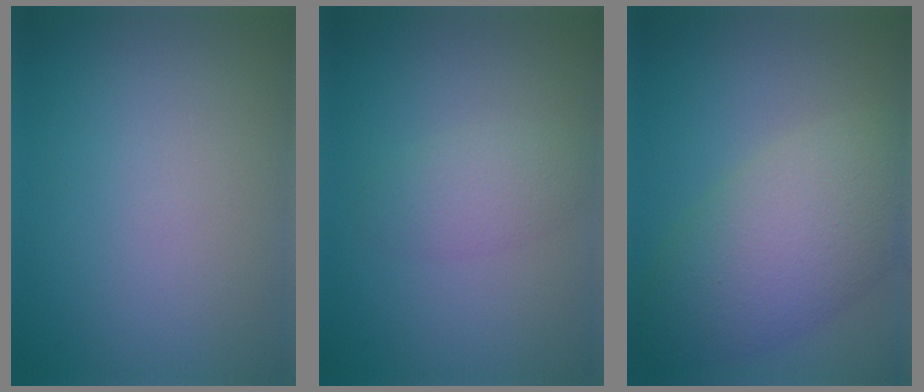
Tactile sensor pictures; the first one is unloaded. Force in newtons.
{"total": 2.1, "press": 2.1, "slide": 0.1}
{"total": 7.9, "press": 7.8, "slide": 0.2}